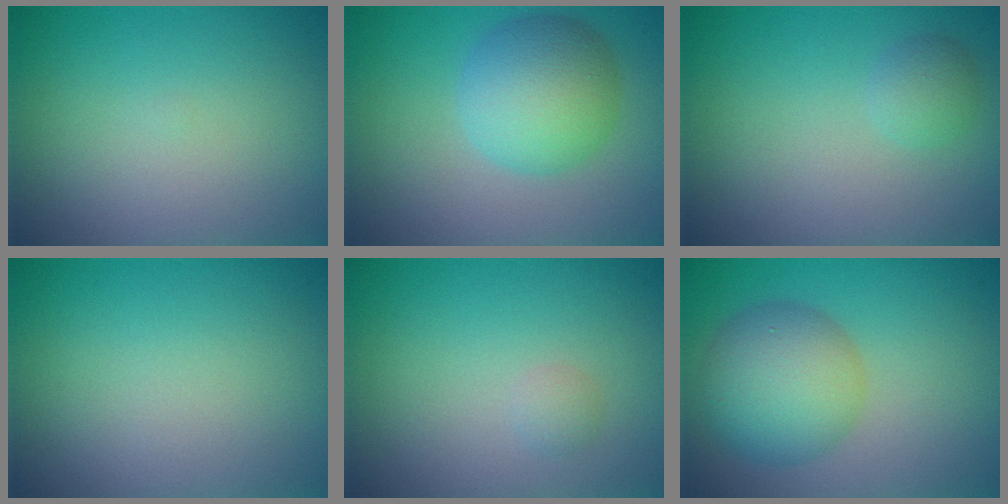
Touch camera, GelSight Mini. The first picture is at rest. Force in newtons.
{"total": 5.9, "press": 5.9, "slide": 0.0}
{"total": 1.4, "press": 1.4, "slide": 0.1}
{"total": 0.0}
{"total": 0.7, "press": 0.7, "slide": 0.0}
{"total": 6.1, "press": 6.1, "slide": 0.3}